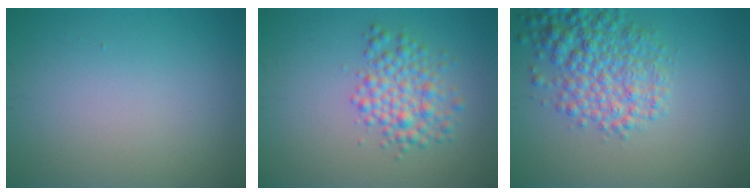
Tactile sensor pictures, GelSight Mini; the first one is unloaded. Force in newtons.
{"total": 3.8, "press": 3.8, "slide": 0.0}
{"total": 5.7, "press": 5.7, "slide": 0.2}